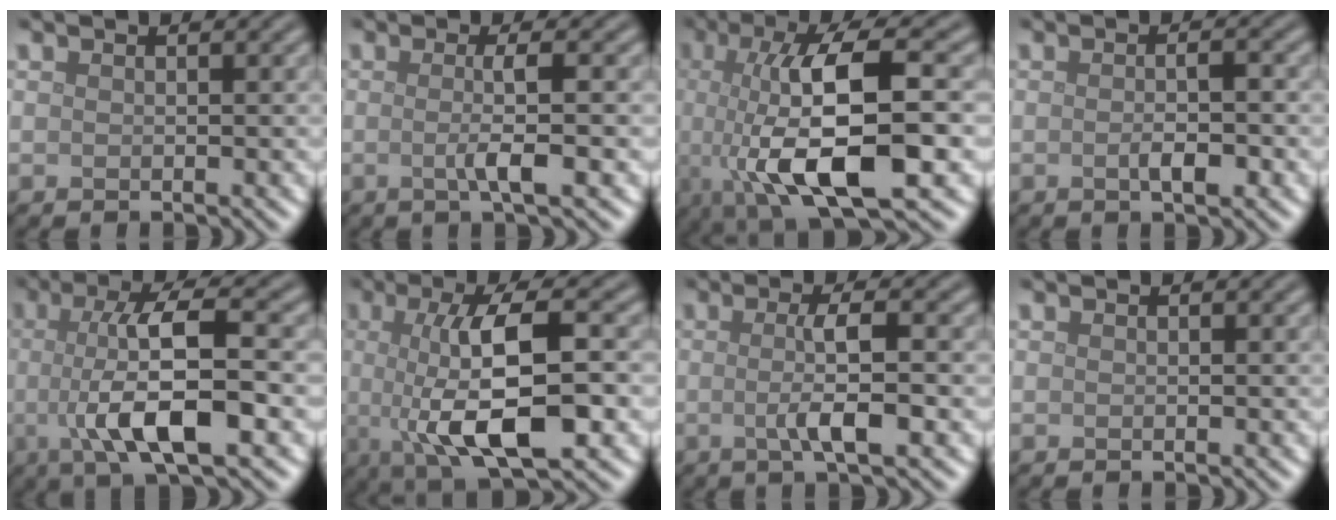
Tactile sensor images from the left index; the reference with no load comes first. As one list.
[{"total": 3.3, "force": [-0.2, 0.6, 3.2], "torque": [-0.051, -0.006, -0.008]}, {"total": 12.1, "force": [-1.4, 3.8, 11.4], "torque": [-0.192, -0.002, -0.025]}, {"total": 2.2, "force": [-0.5, 0.5, 2.1], "torque": [-0.036, -0.002, -0.011]}, {"total": 9.0, "force": [-0.9, 2.4, 8.6], "torque": [-0.134, 0.001, -0.019]}, {"total": 9.8, "force": [-0.7, 3.0, 9.2], "torque": [-0.151, -0.004, -0.010]}, {"total": 4.2, "force": [-0.3, 0.8, 4.1], "torque": [-0.068, -0.003, -0.007]}, {"total": 0.0}]